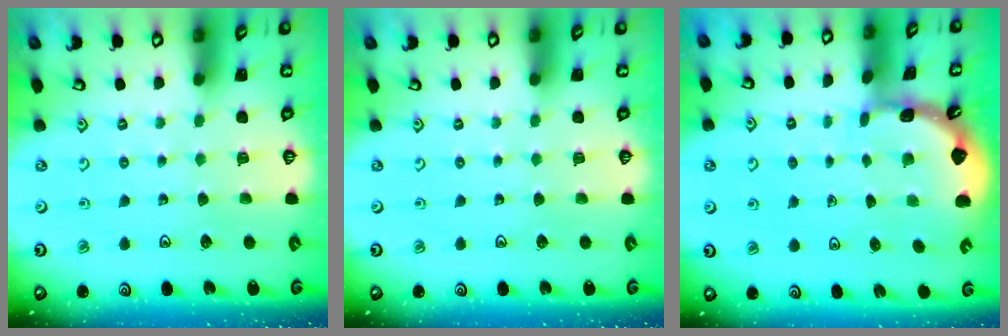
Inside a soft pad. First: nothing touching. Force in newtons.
{"total": 0.0}
{"total": 1.7, "press": 1.7, "slide": 0.1}